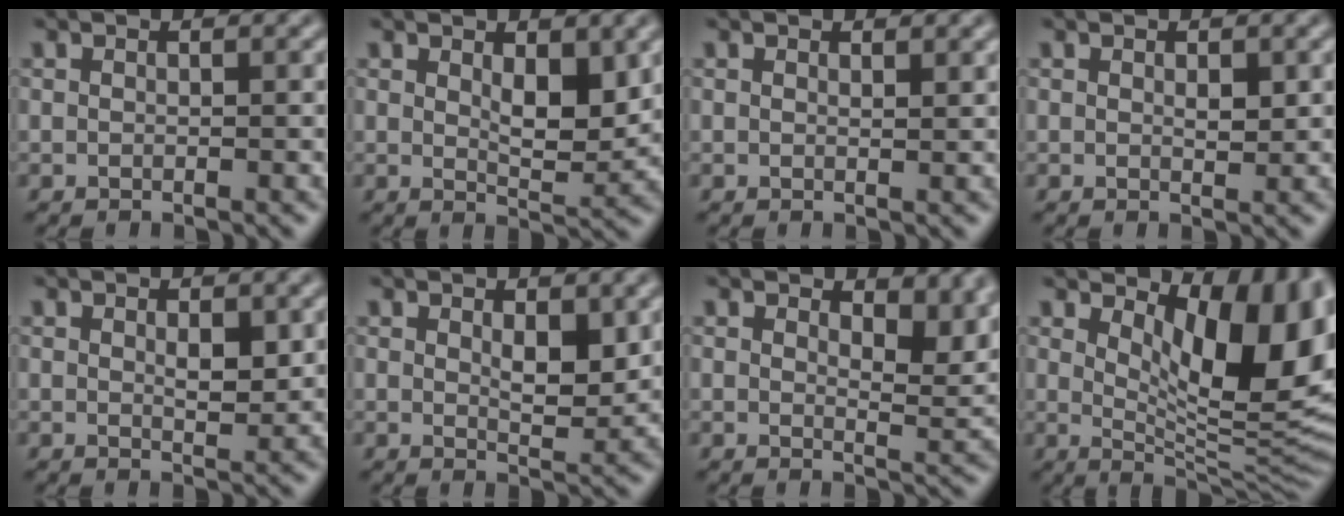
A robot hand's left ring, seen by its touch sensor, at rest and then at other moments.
{"total": 3.5, "force": [1.1, 1.5, 3.0], "torque": [-0.051, -0.008, 0.022]}
{"total": 0.6, "force": [0.5, 0.0, 0.3], "torque": [-0.003, -0.002, 0.009]}
{"total": 1.0, "force": [0.3, 0.5, 0.9], "torque": [-0.013, -0.003, 0.005]}
{"total": 1.9, "force": [0.6, 0.8, 1.6], "torque": [-0.025, -0.005, 0.013]}
{"total": 2.7, "force": [0.9, 1.2, 2.3], "torque": [-0.034, -0.007, 0.018]}
{"total": 4.3, "force": [2.8, 1.8, 2.8], "torque": [-0.036, -0.006, 0.035]}
{"total": 11.5, "force": [3.6, 4.5, 9.9], "torque": [-0.130, -0.011, 0.064]}